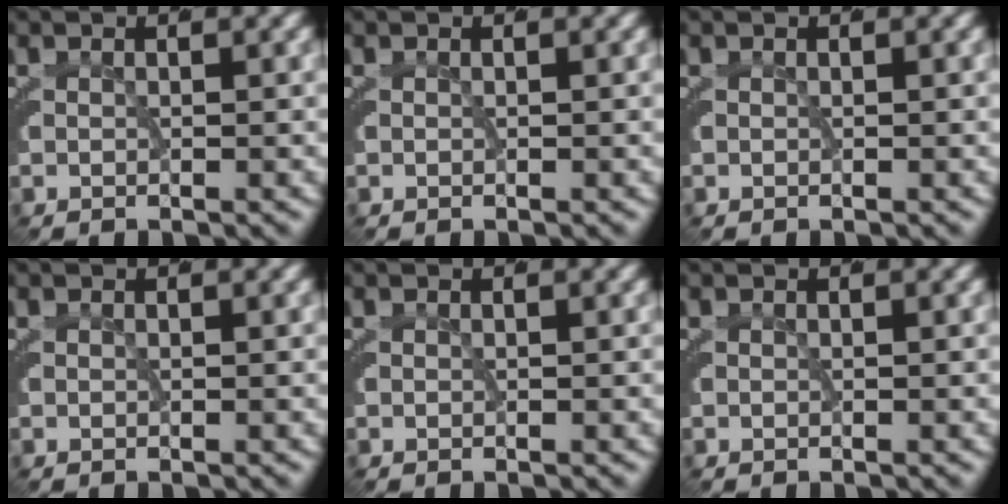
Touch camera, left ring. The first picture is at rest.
{"total": 0.0}
{"total": 0.0}
{"total": 0.0}
{"total": 0.0}
{"total": 0.0}